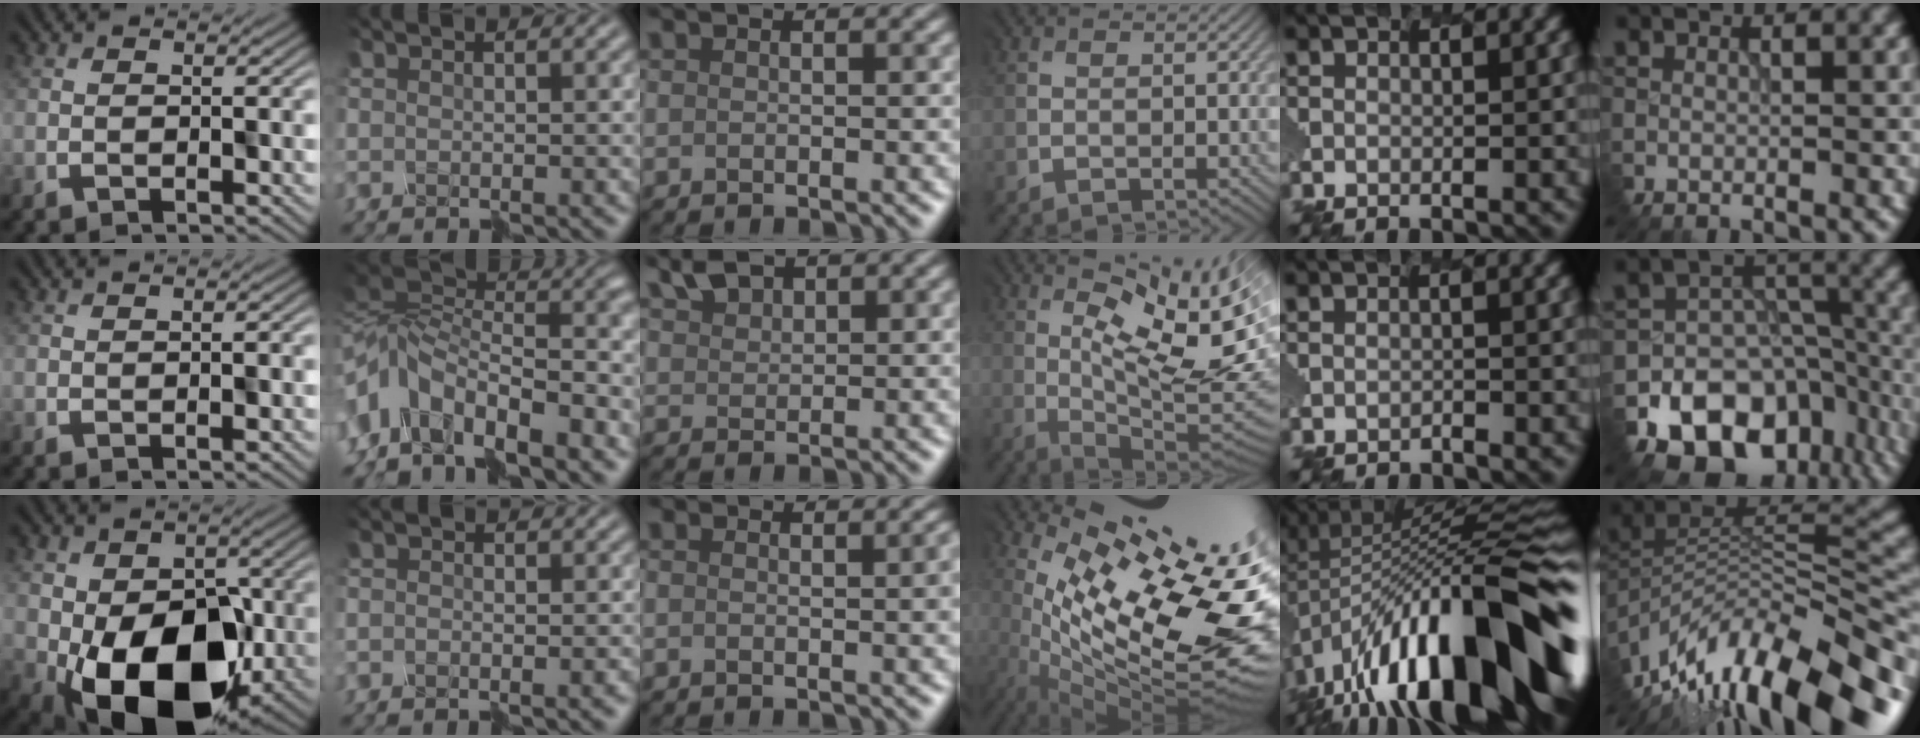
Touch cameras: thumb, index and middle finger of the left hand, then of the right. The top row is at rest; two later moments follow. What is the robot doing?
{"motion": "disassemble", "object": "hinged tin"}